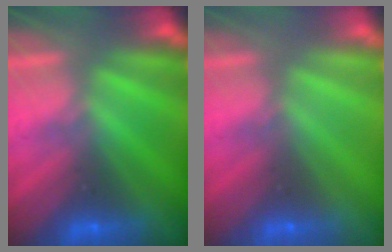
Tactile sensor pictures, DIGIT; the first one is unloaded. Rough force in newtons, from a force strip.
{"total": 2.9}